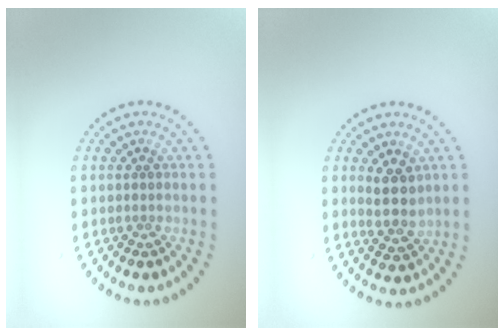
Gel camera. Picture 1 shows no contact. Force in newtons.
{"total": 2.9, "press": 2.6, "slide": 1.1}